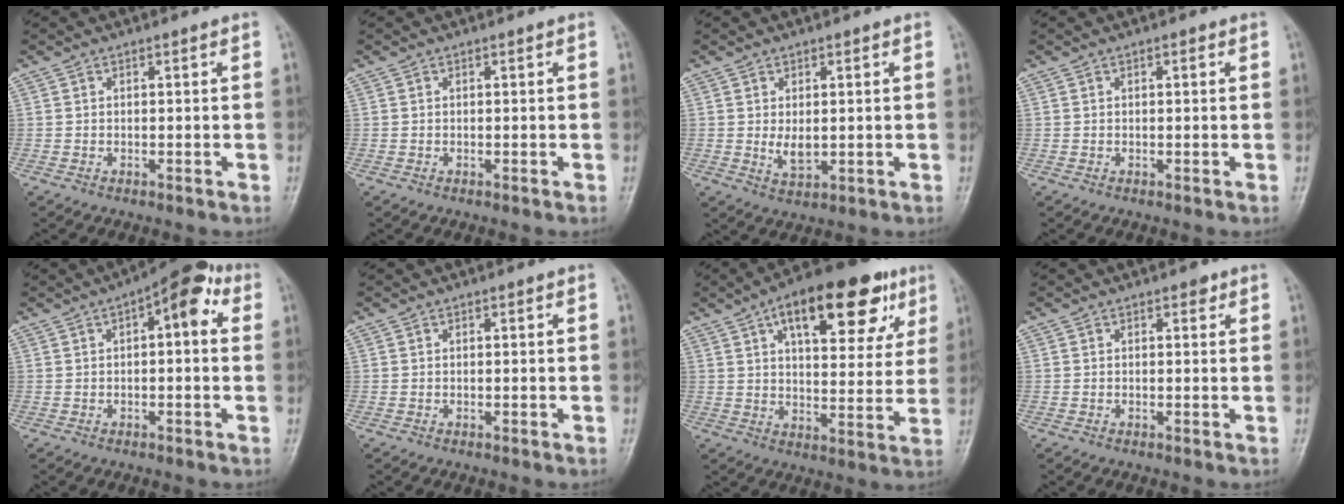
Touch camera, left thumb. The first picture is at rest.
{"total": 0.0}
{"total": 3.7, "force": [0.3, 2.2, 2.9], "torque": [-0.042, -0.012, 0.011]}
{"total": 0.8, "force": [0.3, 0.3, 0.6], "torque": [-0.007, 0.001, 0.002]}
{"total": 8.7, "force": [2.4, 3.7, 7.4], "torque": [-0.080, 0.026, 0.021]}
{"total": 0.0}
{"total": 21.5, "force": [10.3, 9.3, 16.4], "torque": [-0.199, -0.006, 0.149]}
{"total": 1.1, "force": [0.6, 0.7, 0.6], "torque": [0.001, -0.001, 0.005]}